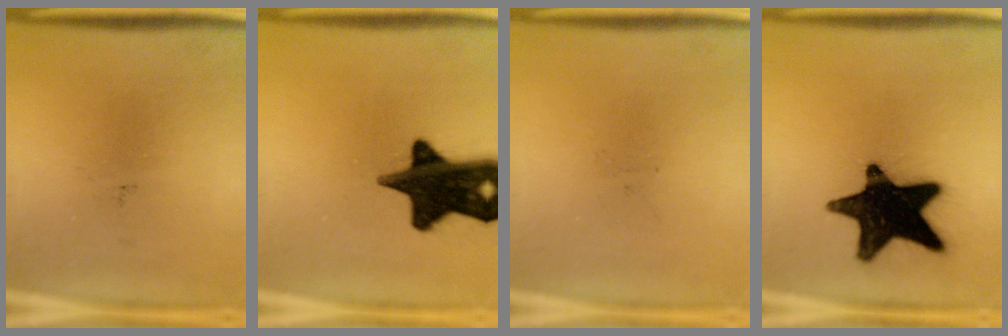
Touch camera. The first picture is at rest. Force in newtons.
{"total": 19.0}
{"total": 0.0}
{"total": 19.6}